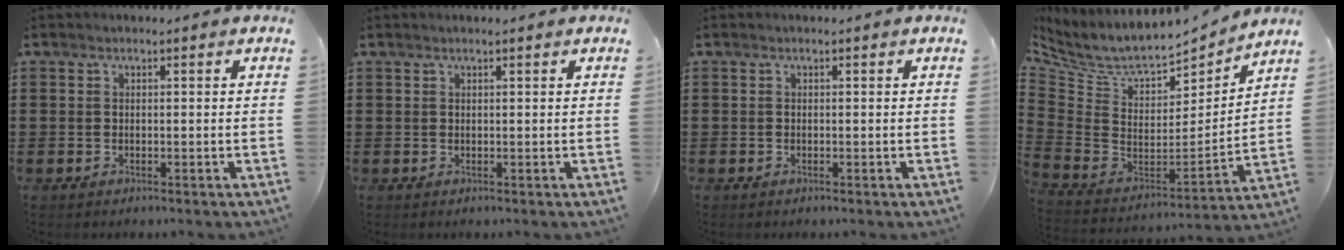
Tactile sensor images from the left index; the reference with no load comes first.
{"total": 0.6, "force": [0.4, 0.0, 0.4], "torque": [-0.007, -0.001, 0.009]}
{"total": 0.0}
{"total": 7.1, "force": [6.4, 1.8, 2.4], "torque": [-0.086, -0.060, 0.107]}